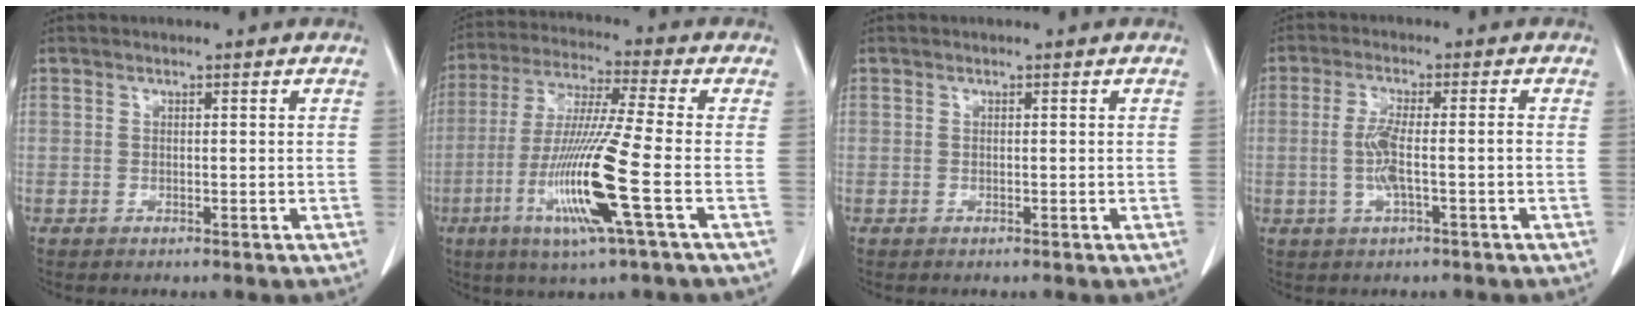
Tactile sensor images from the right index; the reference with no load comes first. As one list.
[{"total": 14.9, "force": [-4.8, -0.9, 14.1], "torque": [-0.291, -0.024, -0.096]}, {"total": 0.0}, {"total": 5.1, "force": [-1.1, 0.3, 5.0], "torque": [-0.107, 0.003, -0.018]}]